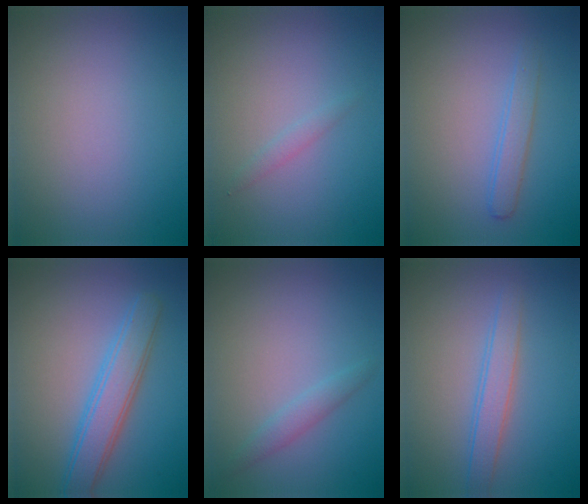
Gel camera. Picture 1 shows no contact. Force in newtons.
{"total": 0.8, "press": 0.8, "slide": 0.0}
{"total": 1.7, "press": 1.7, "slide": 0.1}
{"total": 4.2, "press": 4.2, "slide": 0.2}
{"total": 1.4, "press": 1.4, "slide": 0.0}
{"total": 2.4, "press": 2.4, "slide": 0.1}